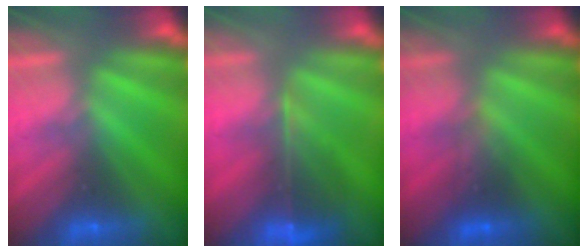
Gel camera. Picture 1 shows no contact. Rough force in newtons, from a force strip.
{"total": 5.8}
{"total": 2.3}